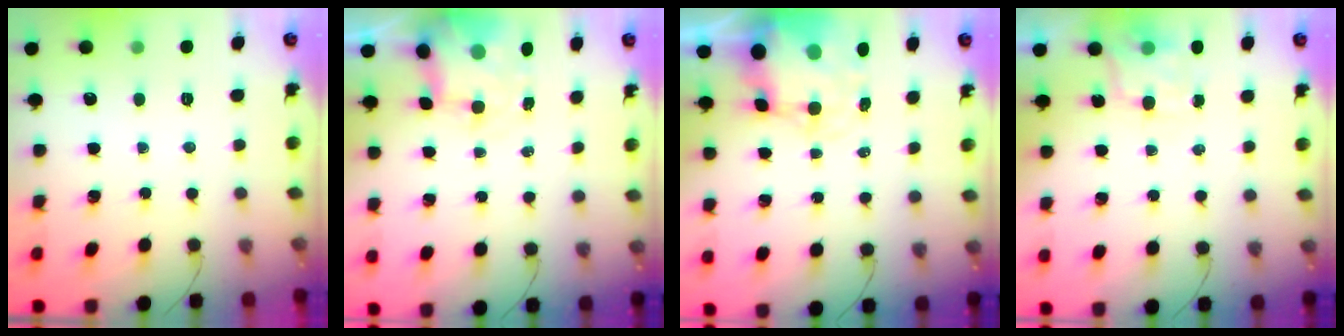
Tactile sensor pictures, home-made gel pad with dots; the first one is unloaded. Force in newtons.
{"total": 7.4, "press": 7.2, "slide": 1.6}
{"total": 9.6, "press": 9.2, "slide": 2.4}
{"total": 4.9, "press": 4.9, "slide": 0.6}